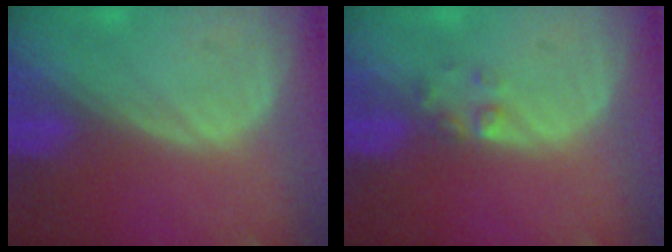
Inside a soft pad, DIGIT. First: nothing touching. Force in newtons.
{"total": 1.7, "press": 1.7, "slide": 0.2}